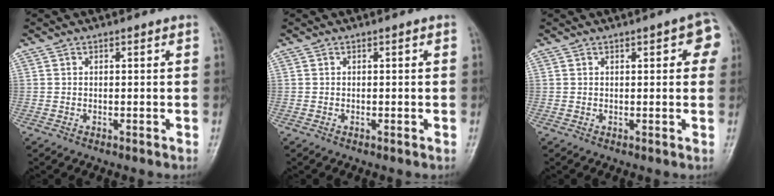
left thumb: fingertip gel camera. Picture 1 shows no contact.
{"total": 0.0}
{"total": 5.6, "force": [1.9, 2.0, 4.8], "torque": [-0.037, 0.003, 0.013]}